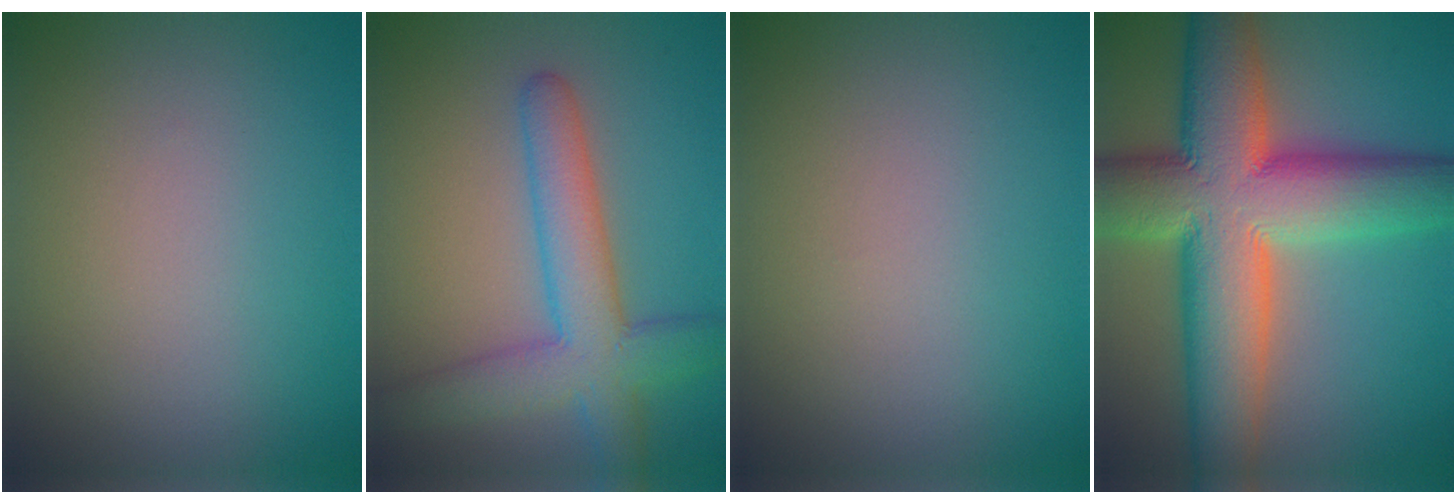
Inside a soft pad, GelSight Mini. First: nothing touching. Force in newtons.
{"total": 6.4, "press": 6.4, "slide": 0.2}
{"total": 0.0}
{"total": 15.0, "press": 15.0, "slide": 0.8}